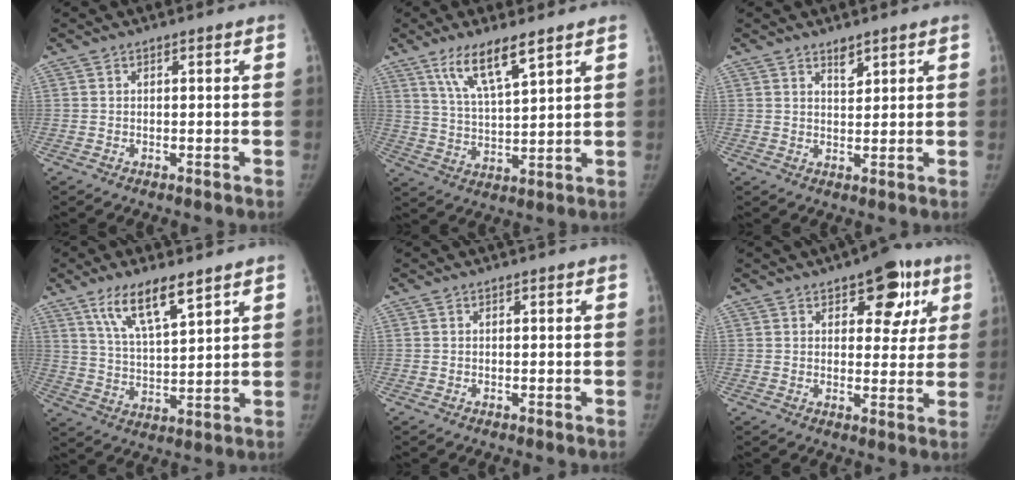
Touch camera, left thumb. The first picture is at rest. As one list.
[{"total": 9.5, "force": [6.1, 2.0, 7.0], "torque": [-0.124, -0.031, 0.123]}, {"total": 2.4, "force": [1.8, 1.1, 1.2], "torque": [-0.011, -0.015, 0.033]}, {"total": 10.5, "force": [6.8, 2.8, 7.5], "torque": [-0.124, -0.034, 0.133]}, {"total": 0.0}, {"total": 10.1, "force": [4.9, 5.6, 6.9], "torque": [-0.041, -0.012, 0.057]}]